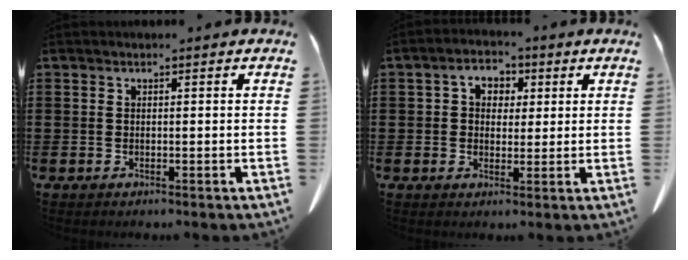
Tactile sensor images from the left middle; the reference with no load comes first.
{"total": 4.0, "force": [1.2, 3.2, 2.1], "torque": [-0.048, 0.011, 0.015]}